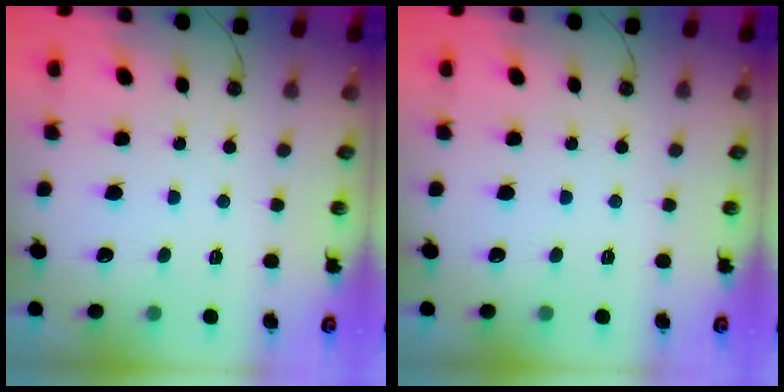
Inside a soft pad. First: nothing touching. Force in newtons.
{"total": 0.0}